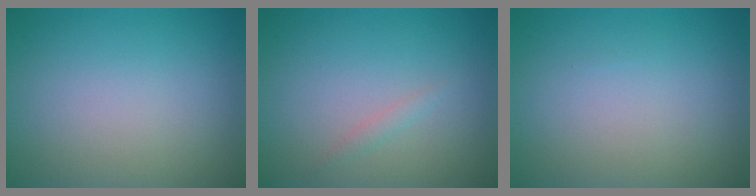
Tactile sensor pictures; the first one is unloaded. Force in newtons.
{"total": 0.7, "press": 0.7, "slide": 0.1}
{"total": 0.0}